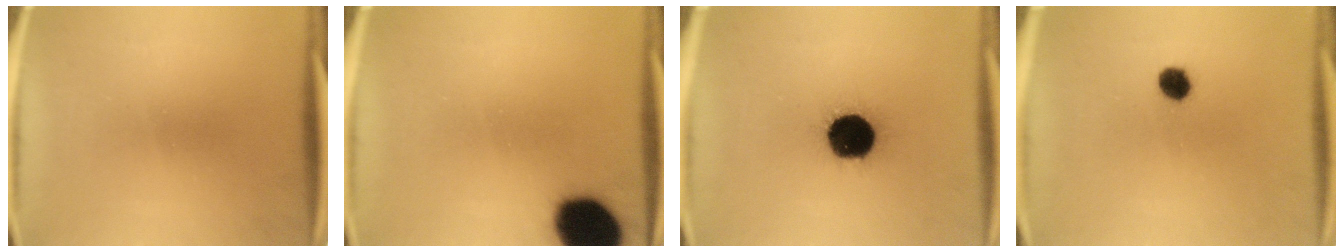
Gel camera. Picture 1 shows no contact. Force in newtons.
{"total": 17.3}
{"total": 18.7}
{"total": 3.9}